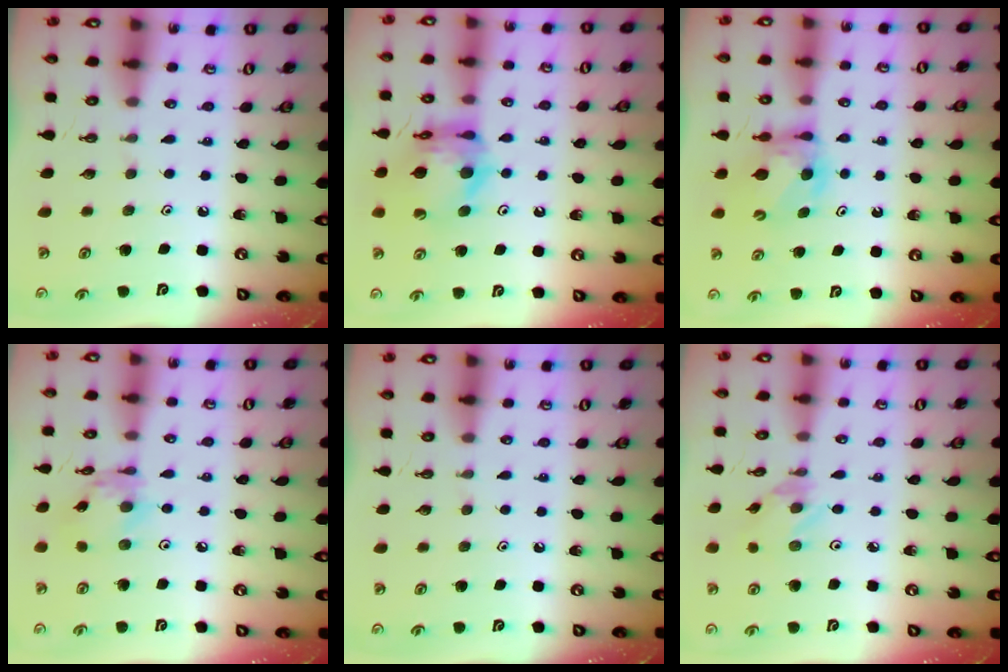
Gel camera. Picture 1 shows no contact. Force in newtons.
{"total": 13.1, "press": 13.0, "slide": 1.3}
{"total": 6.1, "press": 6.1, "slide": 0.3}
{"total": 7.1, "press": 7.1, "slide": 0.4}
{"total": 0.0}
{"total": 1.5, "press": 1.5, "slide": 0.0}